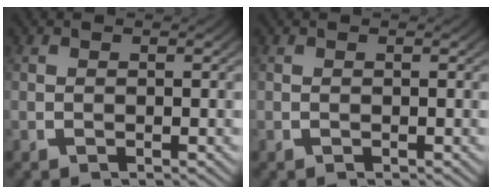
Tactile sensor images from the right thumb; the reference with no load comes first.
{"total": 0.0}